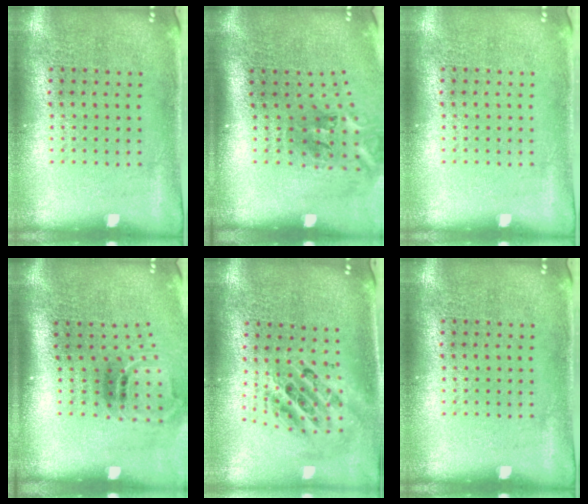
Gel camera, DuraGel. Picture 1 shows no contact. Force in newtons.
{"total": 2.3, "press": 1.3, "slide": 1.8}
{"total": 0.0}
{"total": 1.9, "press": 1.2, "slide": 1.5}
{"total": 2.1, "press": 1.6, "slide": 1.4}
{"total": 0.0}